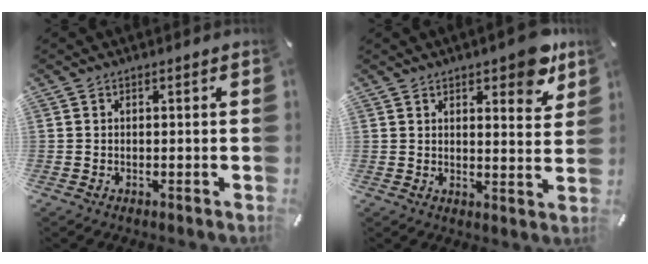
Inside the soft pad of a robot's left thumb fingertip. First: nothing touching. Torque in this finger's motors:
{"motor_torque": [0.60, -0.48, 0.24, 0.17, 0.03]}